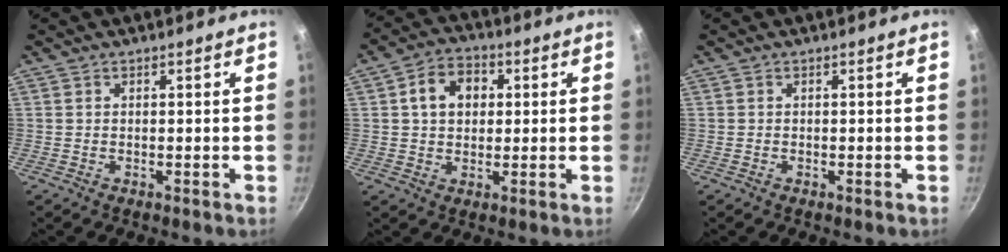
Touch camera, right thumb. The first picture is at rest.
{"total": 8.3, "force": [1.9, 6.3, 5.0], "torque": [-0.056, 0.012, 0.022]}
{"total": 0.0}